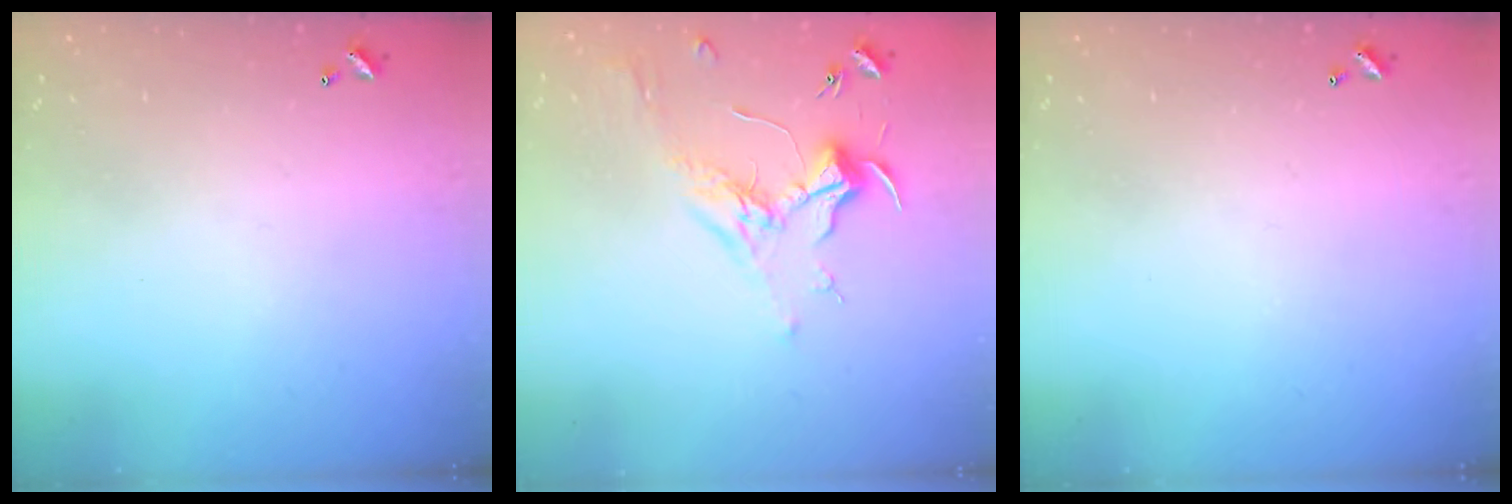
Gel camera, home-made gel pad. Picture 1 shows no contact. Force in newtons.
{"total": 1.7, "press": 1.5, "slide": 0.8}
{"total": 0.0}